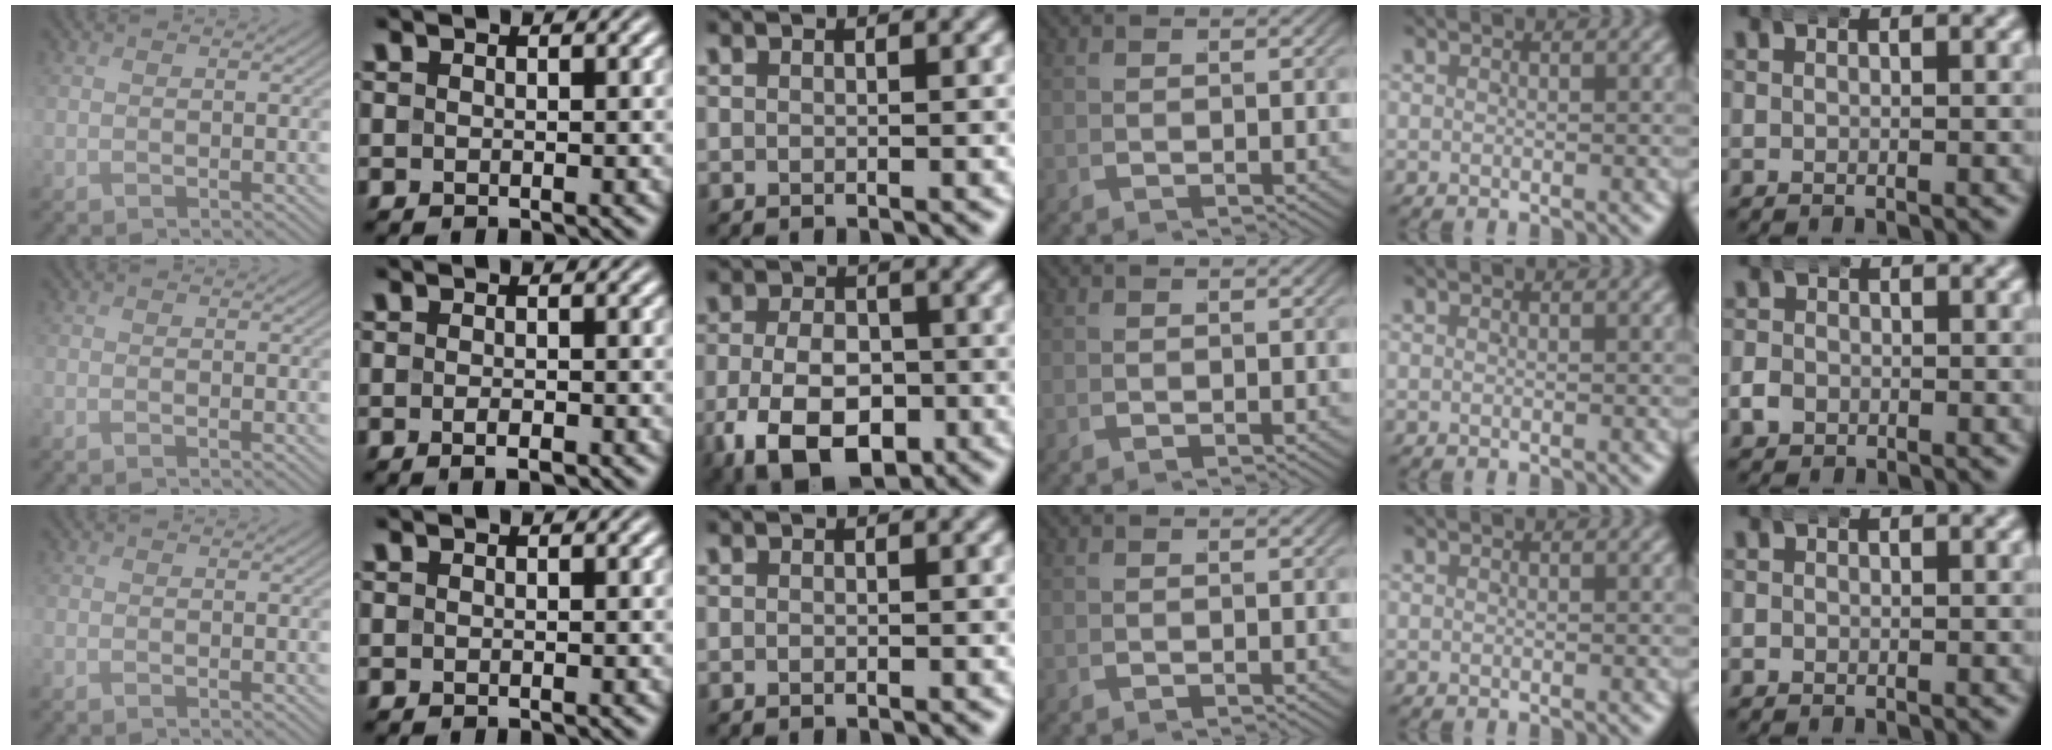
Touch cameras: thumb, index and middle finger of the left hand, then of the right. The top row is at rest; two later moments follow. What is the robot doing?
{"motion": "wrap", "object": "arm wrap"}